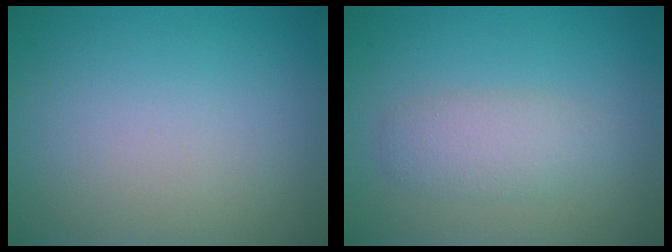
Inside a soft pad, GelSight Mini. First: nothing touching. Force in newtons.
{"total": 2.7, "press": 2.7, "slide": 0.1}